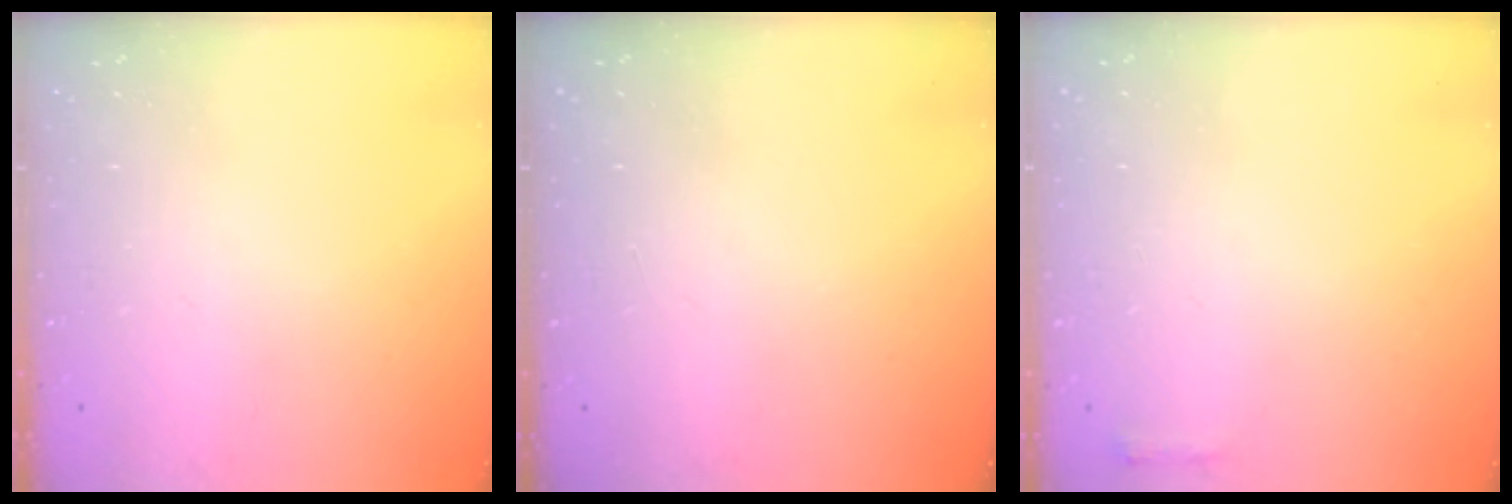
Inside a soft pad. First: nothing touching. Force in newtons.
{"total": 1.0, "press": 0.0, "slide": 1.0}
{"total": 2.3, "press": 2.3, "slide": 0.5}